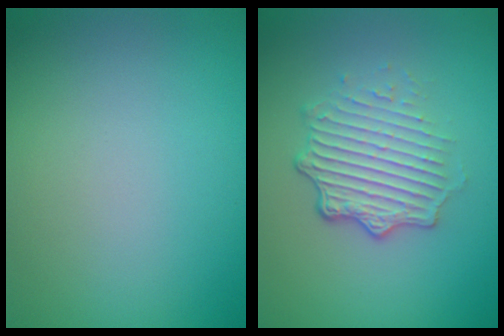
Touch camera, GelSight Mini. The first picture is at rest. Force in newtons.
{"total": 4.8, "press": 3.4, "slide": 3.4}